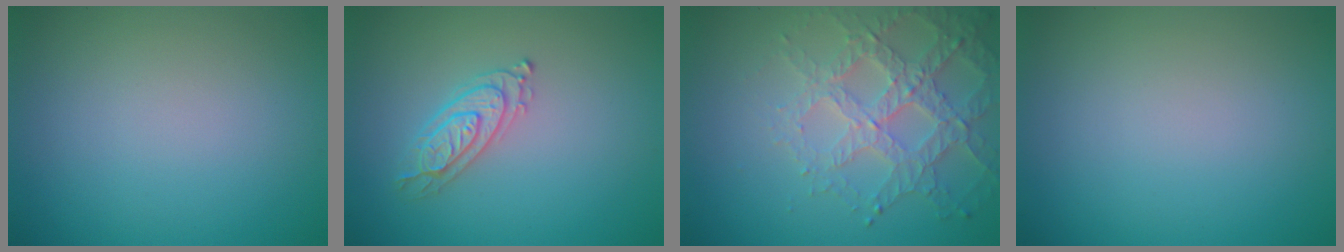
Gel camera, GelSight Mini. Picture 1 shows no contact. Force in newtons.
{"total": 2.4, "press": 2.4, "slide": 0.3}
{"total": 4.5, "press": 4.0, "slide": 2.0}
{"total": 0.0}